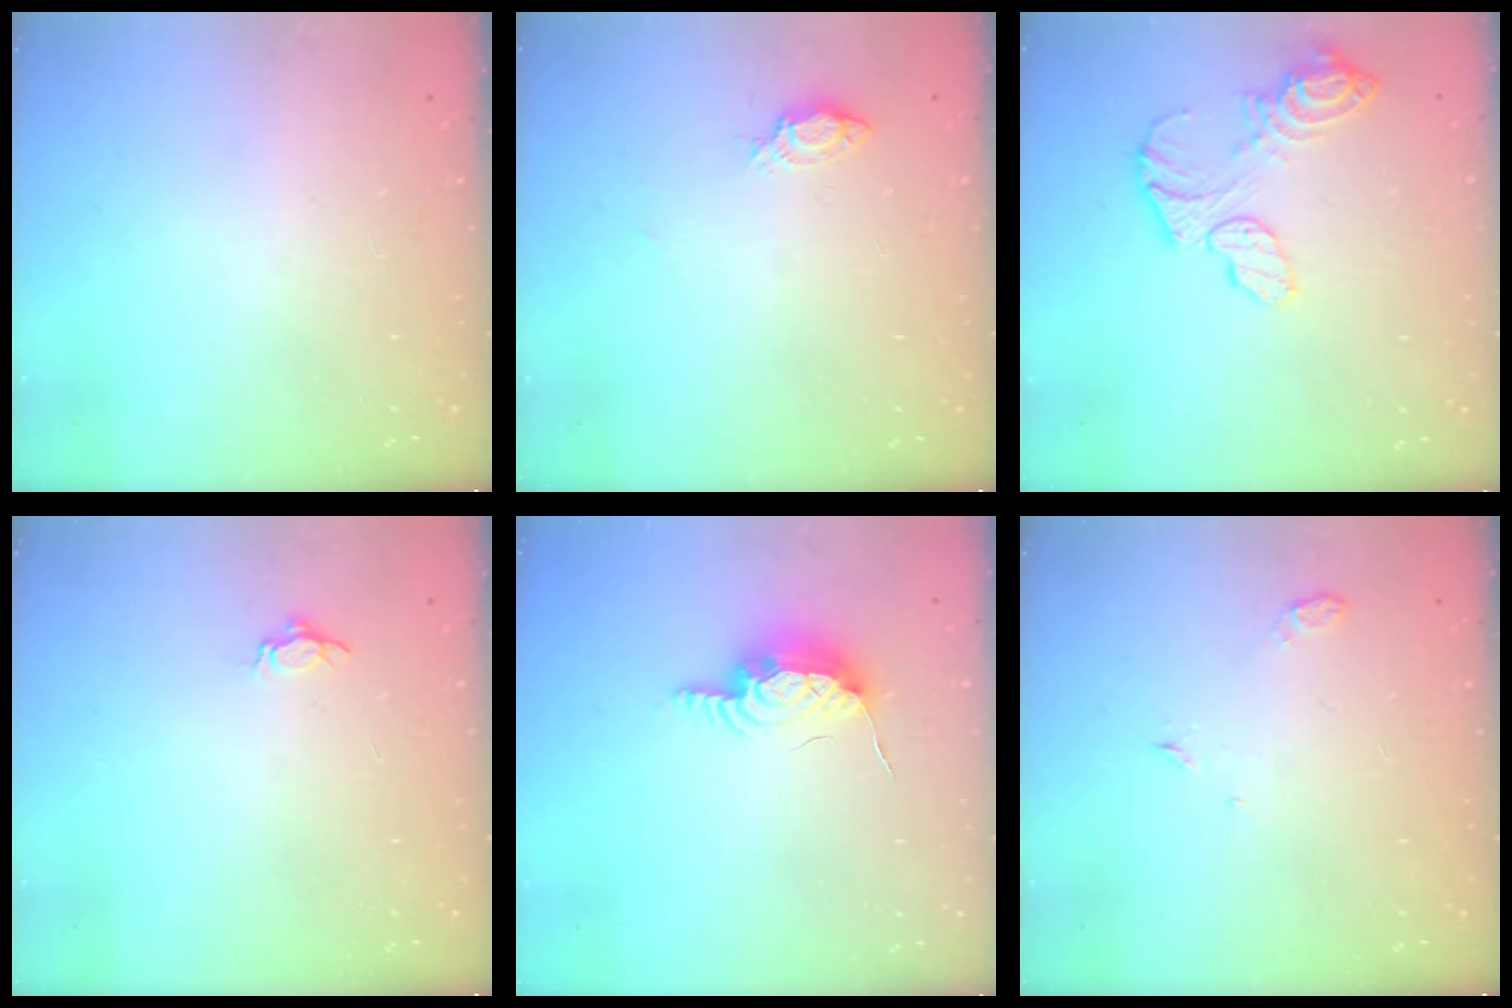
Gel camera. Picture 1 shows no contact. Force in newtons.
{"total": 5.3, "press": 5.3, "slide": 0.6}
{"total": 11.6, "press": 11.5, "slide": 1.1}
{"total": 4.0, "press": 4.0, "slide": 0.6}
{"total": 10.3, "press": 10.2, "slide": 0.9}
{"total": 3.3, "press": 3.3, "slide": 0.6}